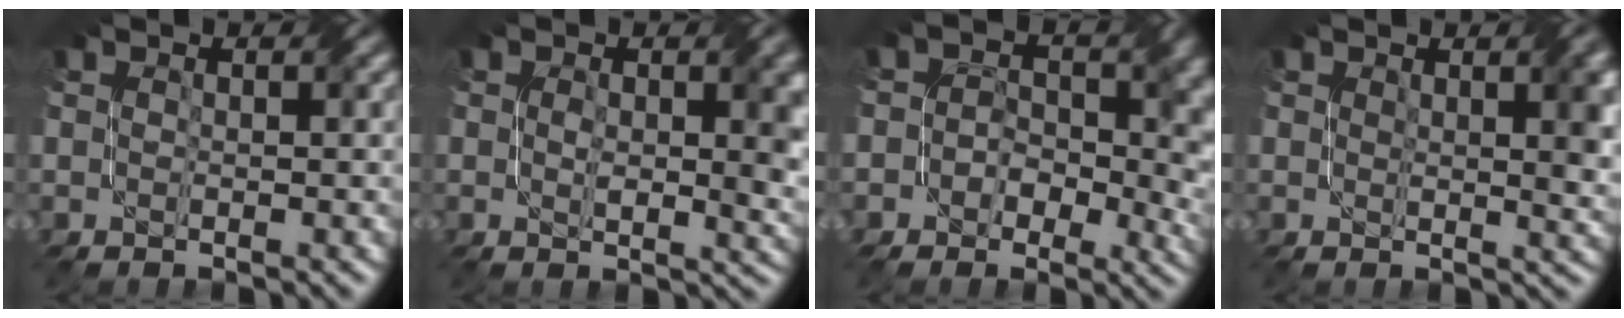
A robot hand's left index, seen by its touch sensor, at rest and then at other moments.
{"total": 4.7, "force": [0.3, 2.3, 4.1], "torque": [-0.057, -0.004, 0.008]}
{"total": 6.1, "force": [-0.1, 4.6, 4.1], "torque": [-0.025, -0.001, -0.012]}
{"total": 3.4, "force": [1.2, 0.9, 3.1], "torque": [-0.037, -0.001, 0.021]}